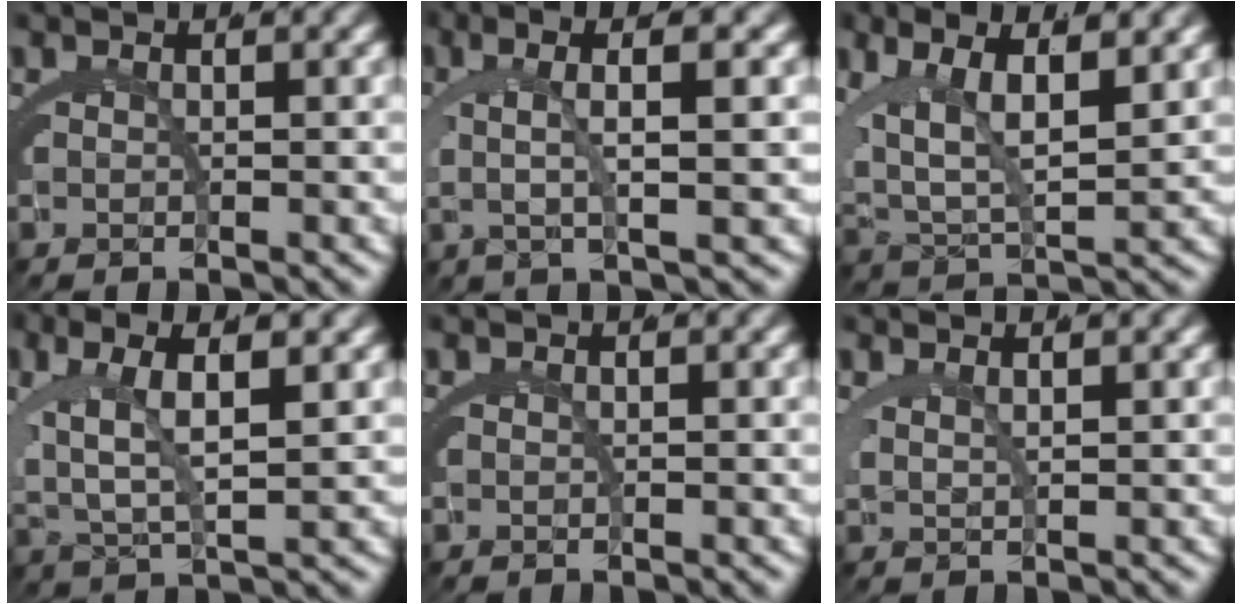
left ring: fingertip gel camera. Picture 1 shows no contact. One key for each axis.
{"total": 5.2, "fx": 2.0, "fy": 0.6, "fz": 4.8, "tx": -0.079, "ty": 0.017, "tz": 0.031}
{"total": 8.2, "fx": 1.5, "fy": 5.0, "fz": 6.3, "tx": -0.120, "ty": -0.013, "tz": 0.033}
{"total": 6.0, "fx": 1.3, "fy": 2.6, "fz": 5.3, "tx": -0.103, "ty": -0.005, "tz": 0.031}
{"total": 0.0}
{"total": 1.7, "fx": 1.4, "fy": -0.2, "fz": 0.9, "tx": -0.019, "ty": -0.006, "tz": 0.032}